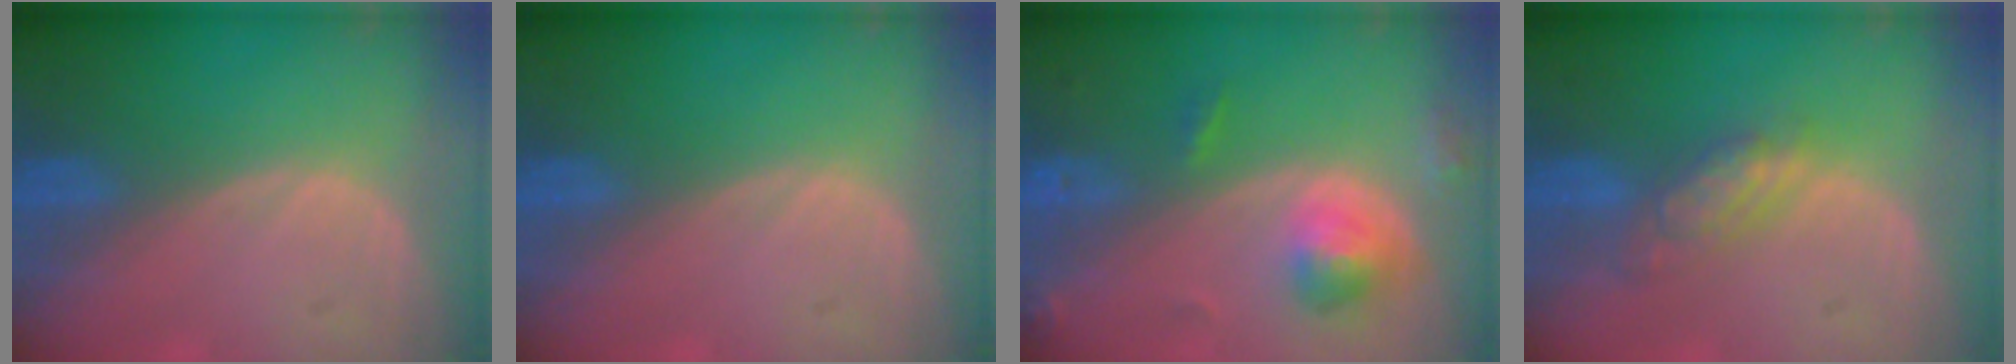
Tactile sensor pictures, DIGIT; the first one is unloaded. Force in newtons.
{"total": 0.0}
{"total": 5.4, "press": 5.0, "slide": 2.1}
{"total": 5.5, "press": 4.7, "slide": 2.7}